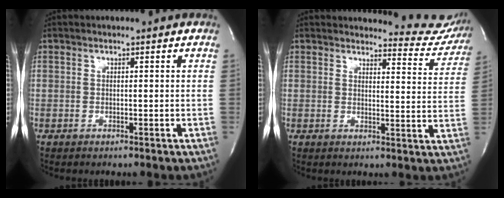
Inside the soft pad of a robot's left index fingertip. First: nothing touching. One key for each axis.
{"total": 9.8, "fx": 9.7, "fy": 1.7, "fz": -0.2, "tx": 0.026, "ty": -0.066, "tz": 0.083}